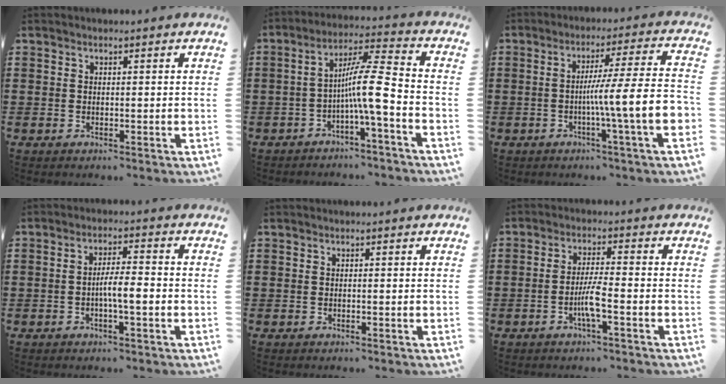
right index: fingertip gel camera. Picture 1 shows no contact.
{"total": 9.2, "force": [-2.2, 1.0, 8.9], "torque": [-0.157, 0.003, -0.043]}
{"total": 11.0, "force": [-2.4, 0.0, 10.8], "torque": [-0.179, -0.015, -0.046]}
{"total": 4.2, "force": [-1.2, 0.6, 4.0], "torque": [-0.071, 0.002, -0.024]}
{"total": 0.0}
{"total": 4.3, "force": [-1.6, 0.1, 4.0], "torque": [-0.084, -0.010, -0.033]}